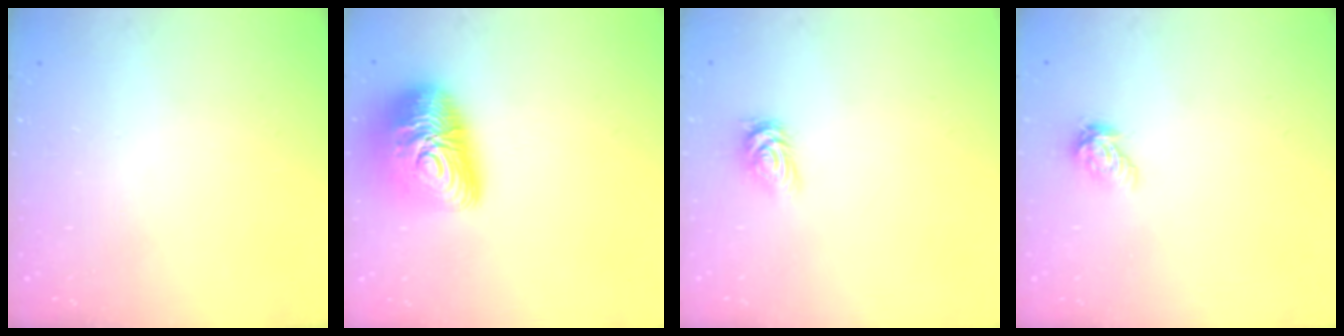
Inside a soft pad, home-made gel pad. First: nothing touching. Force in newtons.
{"total": 18.2, "press": 18.1, "slide": 1.3}
{"total": 3.2, "press": 3.1, "slide": 0.5}
{"total": 6.5, "press": 6.5, "slide": 0.4}